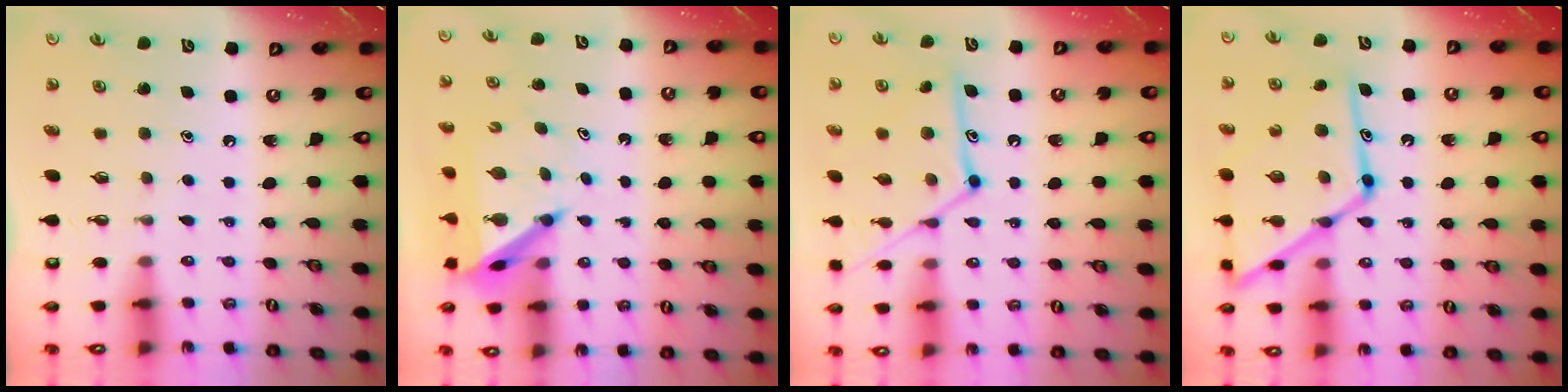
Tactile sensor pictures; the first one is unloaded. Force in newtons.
{"total": 7.1, "press": 7.1, "slide": 0.7}
{"total": 14.5, "press": 14.4, "slide": 1.0}
{"total": 19.6, "press": 19.6, "slide": 1.6}